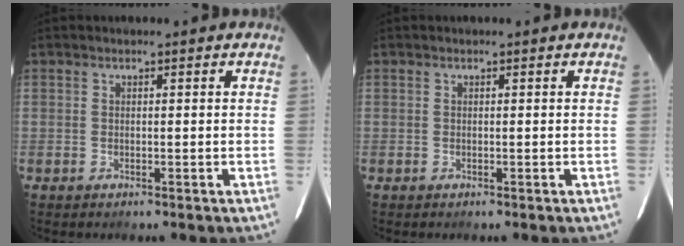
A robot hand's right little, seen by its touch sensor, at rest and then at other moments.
{"total": 0.0}